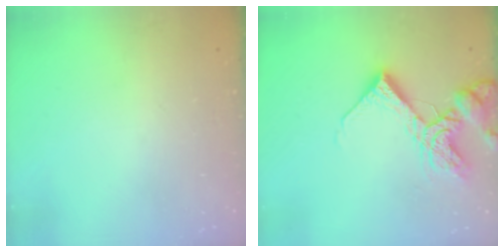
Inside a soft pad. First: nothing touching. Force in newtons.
{"total": 13.7, "press": 13.6, "slide": 1.6}